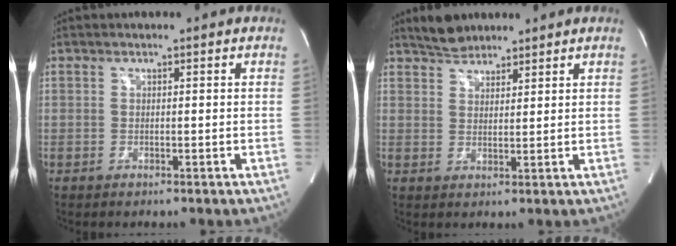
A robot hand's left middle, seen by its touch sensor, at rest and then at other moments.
{"total": 4.0, "force": [3.7, 1.5, 0.7], "torque": [-0.017, 0.011, 0.067]}